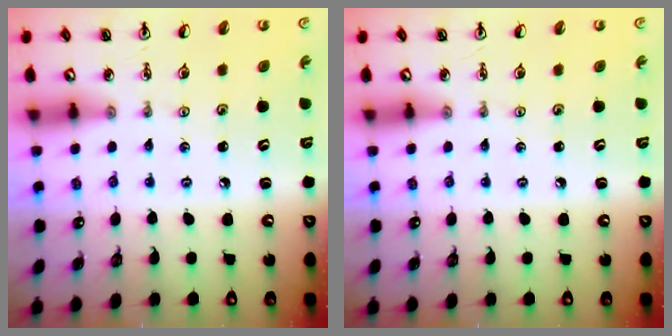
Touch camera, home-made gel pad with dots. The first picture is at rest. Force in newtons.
{"total": 0.0}